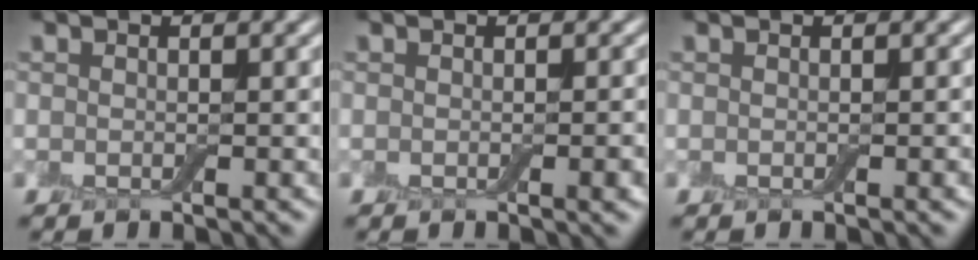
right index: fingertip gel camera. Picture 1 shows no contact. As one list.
[{"total": 1.3, "force": [-0.3, 0.2, 1.3], "torque": [-0.015, -0.001, -0.003]}, {"total": 0.6, "force": [-0.2, 0.1, 0.6], "torque": [-0.007, 0.001, -0.001]}]